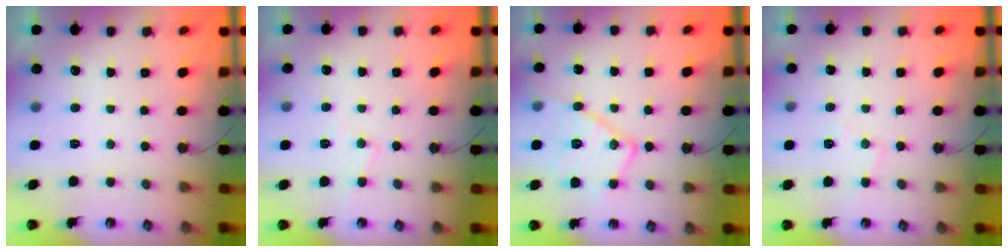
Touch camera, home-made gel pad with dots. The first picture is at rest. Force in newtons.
{"total": 6.0, "press": 6.0, "slide": 0.7}
{"total": 16.9, "press": 16.9, "slide": 1.4}
{"total": 6.3, "press": 6.2, "slide": 0.9}